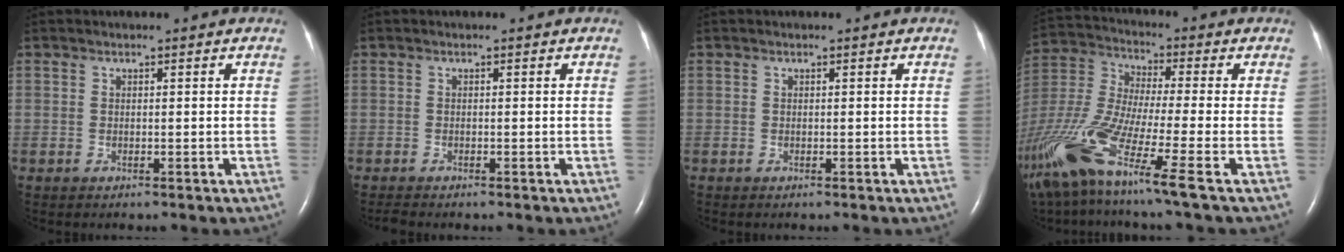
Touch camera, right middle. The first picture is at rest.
{"total": 0.8, "force": [-0.7, -0.1, 0.2], "torque": [-0.011, -0.006, -0.014]}
{"total": 0.0}
{"total": 19.5, "force": [-11.6, 0.3, 15.6], "torque": [-0.374, -0.061, -0.227]}